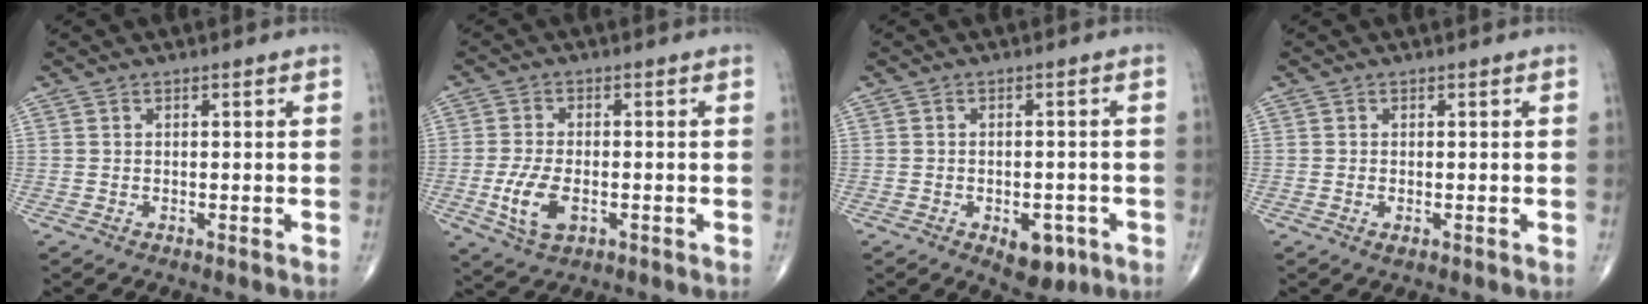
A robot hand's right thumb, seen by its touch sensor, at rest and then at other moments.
{"total": 7.3, "force": [-1.9, 3.9, 5.9], "torque": [-0.123, -0.002, -0.032]}
{"total": 6.1, "force": [-2.7, 3.5, 4.2], "torque": [-0.038, 0.009, -0.026]}
{"total": 1.0, "force": [-0.3, 0.5, 0.8], "torque": [-0.014, 0.000, -0.004]}